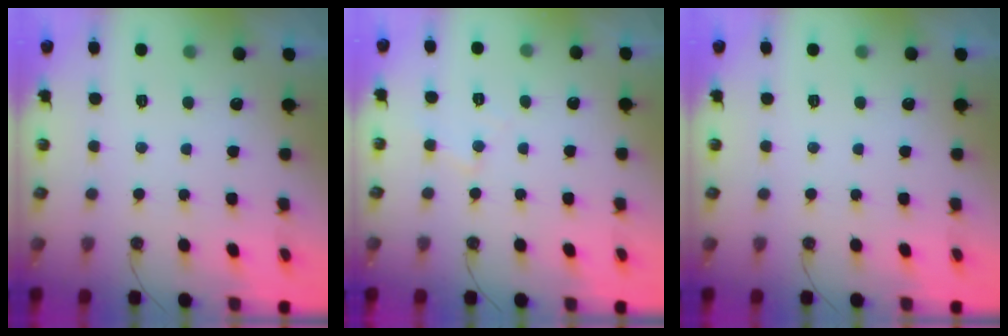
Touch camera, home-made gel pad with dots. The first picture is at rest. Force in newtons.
{"total": 5.1, "press": 5.0, "slide": 0.7}
{"total": 0.0}